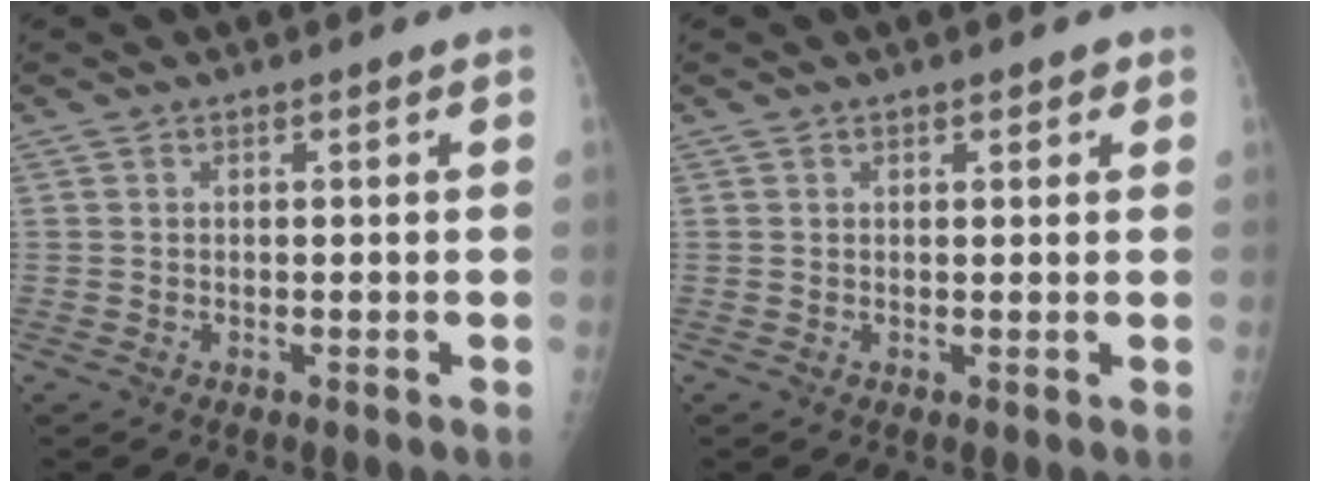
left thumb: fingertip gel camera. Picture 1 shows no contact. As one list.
[{"total": 1.7, "force": [1.0, 0.9, 1.0], "torque": [-0.001, -0.003, 0.010]}]